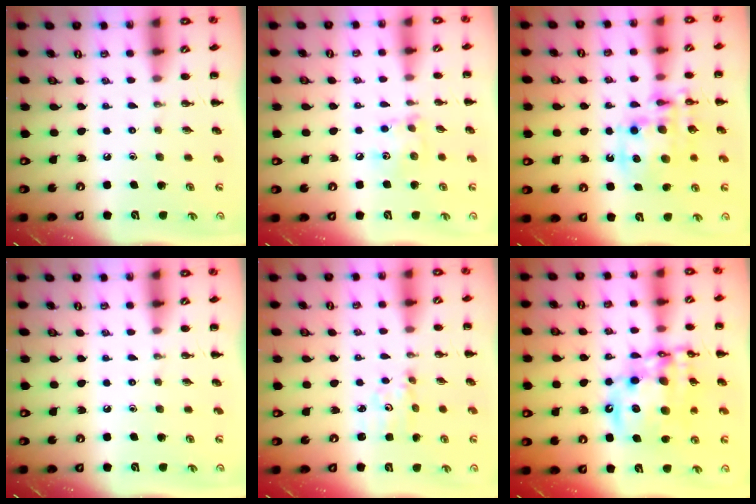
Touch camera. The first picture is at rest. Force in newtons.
{"total": 6.4, "press": 6.4, "slide": 0.3}
{"total": 13.2, "press": 13.0, "slide": 2.3}
{"total": 0.0}
{"total": 2.5, "press": 2.4, "slide": 0.4}
{"total": 18.3, "press": 17.7, "slide": 4.8}